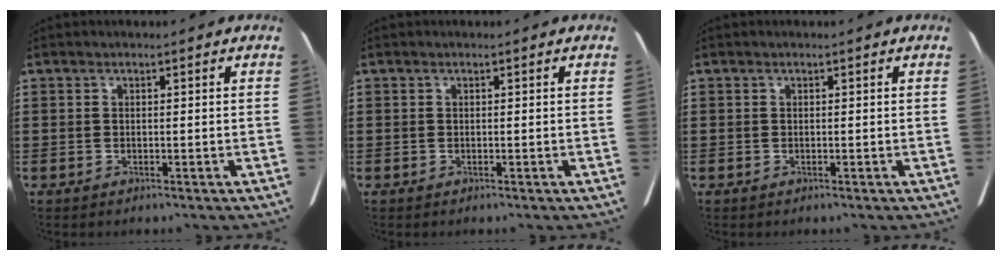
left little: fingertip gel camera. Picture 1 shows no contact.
{"total": 0.0}
{"total": 0.0}